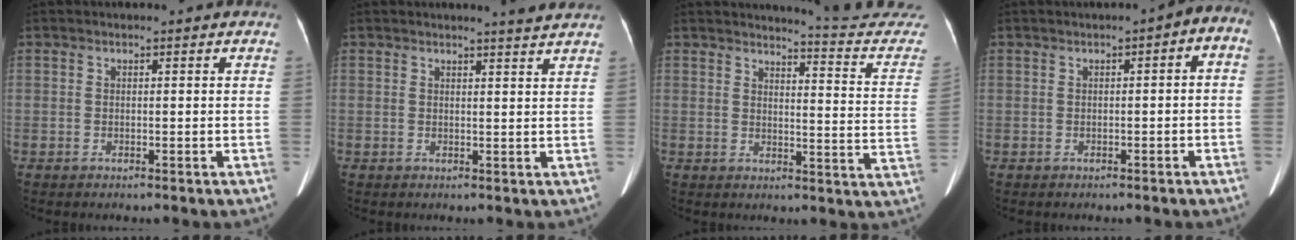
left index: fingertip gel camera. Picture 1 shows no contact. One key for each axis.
{"total": 3.0, "fx": 2.8, "fy": -0.8, "fz": 0.8, "tx": -0.014, "ty": -0.010, "tz": 0.027}
{"total": 14.4, "fx": 14.3, "fy": -1.1, "fz": 1.1, "tx": -0.005, "ty": -0.126, "tz": 0.138}
{"total": 3.4, "fx": -0.5, "fy": 1.2, "fz": 3.2, "tx": -0.033, "ty": 0.023, "tz": -0.012}